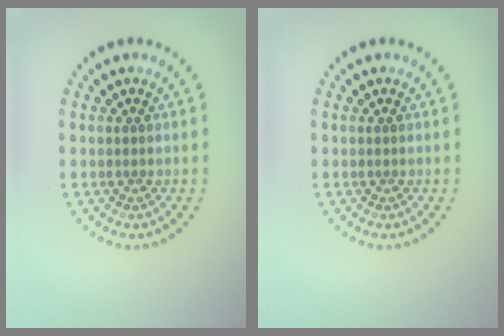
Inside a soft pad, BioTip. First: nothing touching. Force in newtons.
{"total": 0.0}